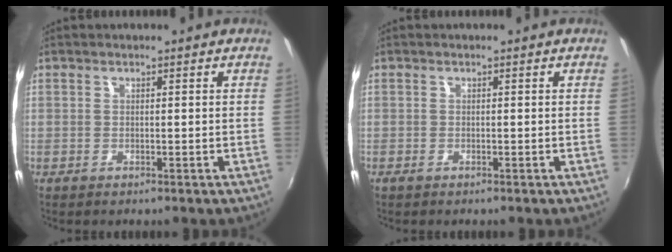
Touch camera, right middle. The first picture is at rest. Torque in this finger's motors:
{"motor_torque": [-0.12, -0.11, -0.02, -0.01]}